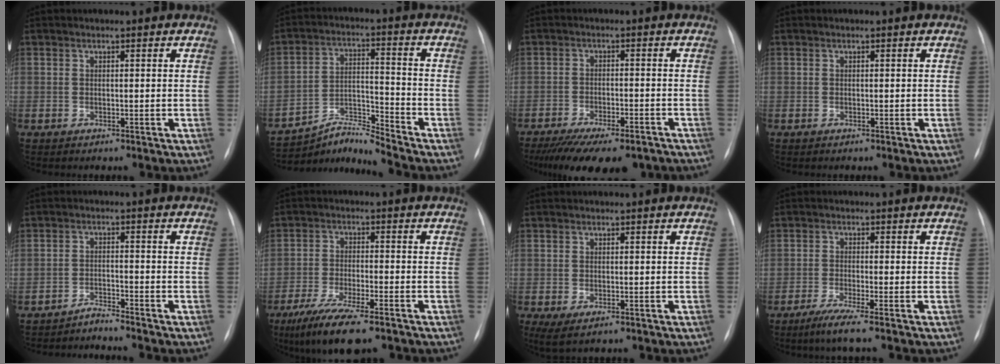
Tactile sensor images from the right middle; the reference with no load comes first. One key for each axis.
{"total": 7.4, "fx": -7.1, "fy": -2.1, "fz": -0.2, "tx": -0.010, "ty": 0.015, "tz": -0.127}
{"total": 15.9, "fx": -12.6, "fy": 4.7, "fz": 8.5, "tx": -0.147, "ty": -0.018, "tz": -0.176}
{"total": 0.0}
{"total": 2.6, "fx": -2.3, "fy": -1.1, "fz": -0.5, "tx": 0.012, "ty": -0.015, "tz": -0.039}
{"total": 10.0, "fx": -6.9, "fy": 1.6, "fz": 7.0, "tx": -0.124, "ty": -0.026, "tz": -0.112}
{"total": 2.4, "fx": -0.4, "fy": 1.0, "fz": 2.1, "tx": -0.035, "ty": -0.009, "tz": 0.004}
{"total": 3.7, "fx": -2.4, "fy": -0.7, "fz": 2.7, "tx": -0.056, "ty": -0.014, "tz": -0.050}